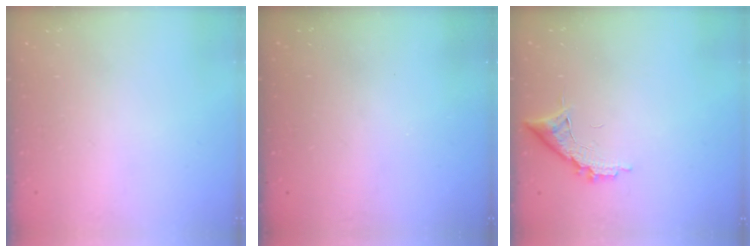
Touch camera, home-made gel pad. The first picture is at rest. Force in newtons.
{"total": 3.3, "press": 3.3, "slide": 0.1}
{"total": 9.0, "press": 9.0, "slide": 0.4}